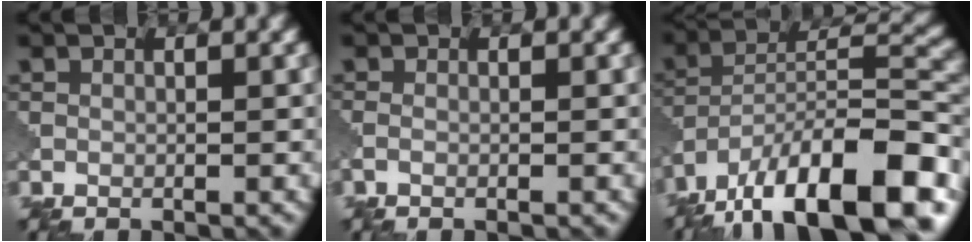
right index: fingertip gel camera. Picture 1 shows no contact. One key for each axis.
{"total": 1.2, "fx": -0.1, "fy": 0.8, "fz": 0.9, "tx": 0.005, "ty": 0.006, "tz": -0.024}
{"total": 15.2, "fx": -10.9, "fy": 5.2, "fz": 9.3, "tx": -0.162, "ty": 0.014, "tz": -0.182}